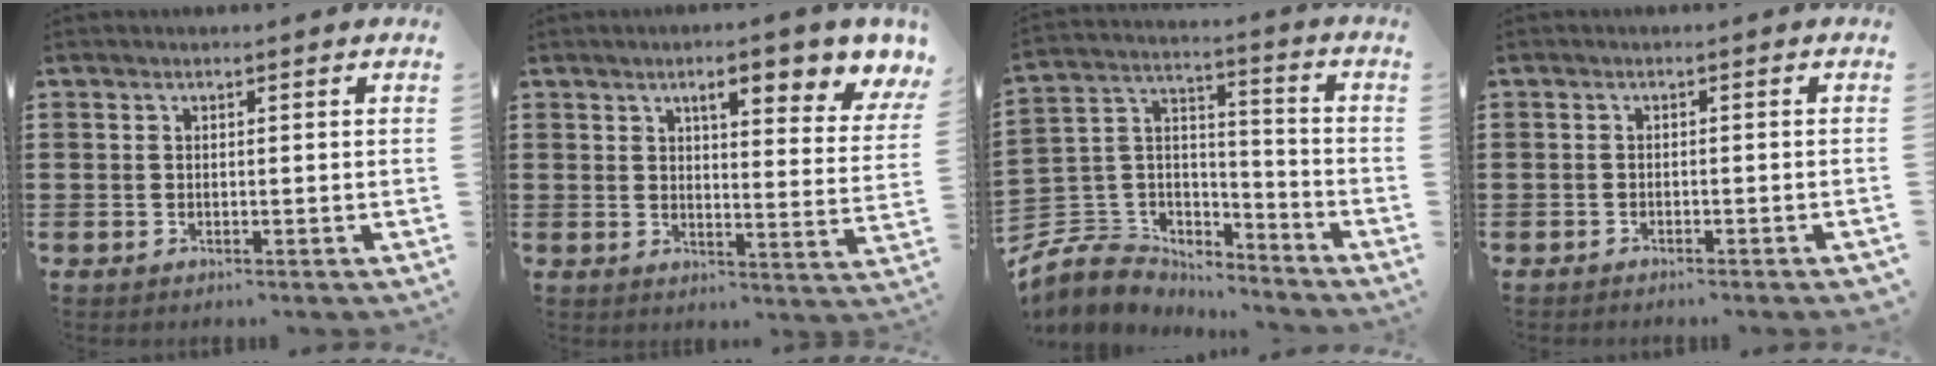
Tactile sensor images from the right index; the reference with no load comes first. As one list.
[{"total": 6.9, "force": [4.3, 1.8, 5.1], "torque": [-0.082, -0.013, 0.063]}, {"total": 6.6, "force": [-5.1, 4.2, 0.4], "torque": [-0.048, -0.004, -0.105]}, {"total": 1.2, "force": [-1.2, 0.0, 0.1], "torque": [-0.004, 0.000, -0.023]}]